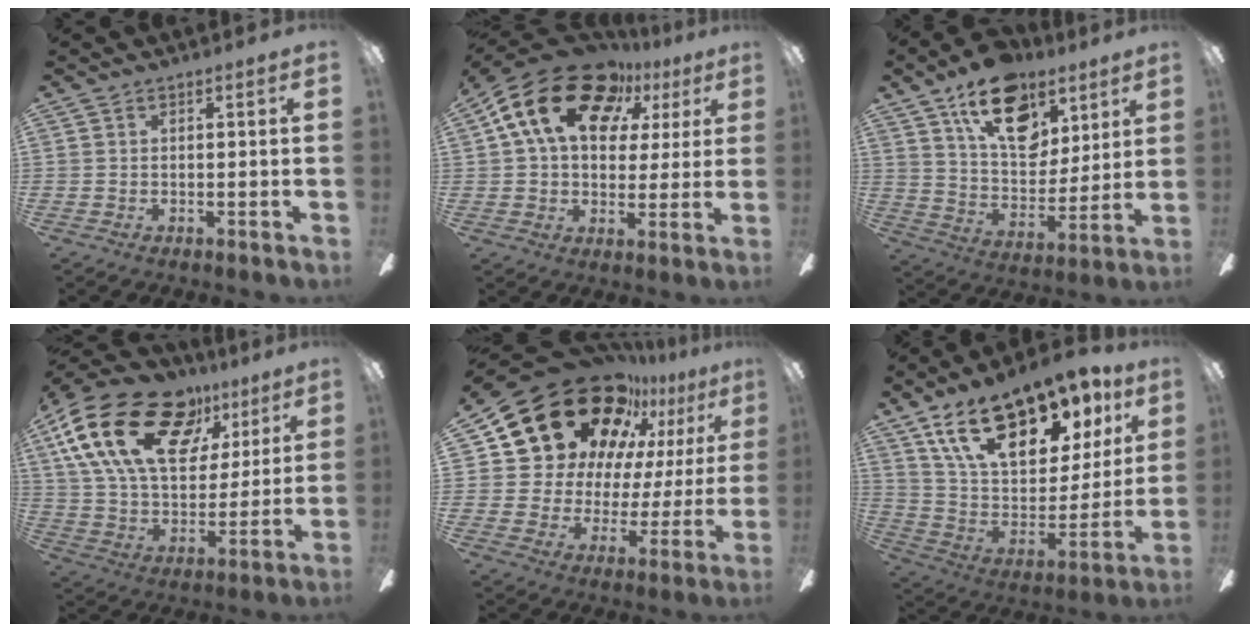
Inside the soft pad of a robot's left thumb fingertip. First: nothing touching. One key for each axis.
{"total": 19.7, "fx": 9.5, "fy": 12.8, "fz": 11.5, "tx": -0.202, "ty": -0.037, "tz": 0.173}
{"total": 20.7, "fx": 11.7, "fy": 12.4, "fz": 11.6, "tx": -0.174, "ty": -0.053, "tz": 0.209}
{"total": 26.4, "fx": 13.3, "fy": 14.8, "fz": 17.4, "tx": -0.317, "ty": -0.058, "tz": 0.242}
{"total": 23.8, "fx": 16.9, "fy": 13.3, "fz": 10.1, "tx": -0.169, "ty": -0.118, "tz": 0.322}
{"total": 22.6, "fx": 15.0, "fy": 10.9, "fz": 12.9, "tx": -0.221, "ty": -0.078, "tz": 0.265}